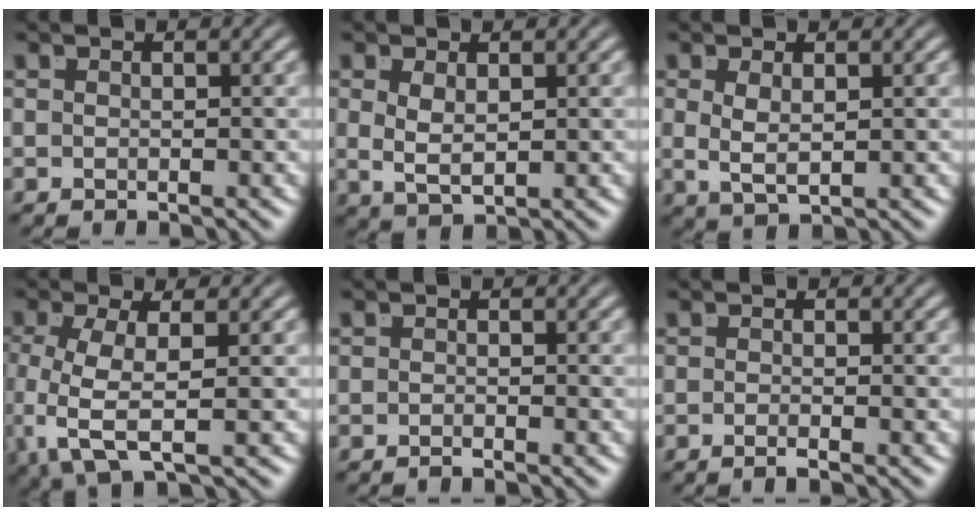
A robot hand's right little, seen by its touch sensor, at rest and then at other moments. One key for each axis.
{"total": 3.1, "fx": 0.1, "fy": 1.8, "fz": 2.5, "tx": -0.057, "ty": -0.017, "tz": 0.014}
{"total": 2.8, "fx": 0.1, "fy": 1.4, "fz": 2.4, "tx": -0.054, "ty": -0.016, "tz": 0.015}
{"total": 5.4, "fx": -0.7, "fy": 2.5, "fz": 4.7, "tx": -0.130, "ty": -0.035, "tz": 0.007}
{"total": 1.0, "fx": -0.8, "fy": -0.6, "fz": 0.1, "tx": -0.002, "ty": -0.002, "tz": -0.014}
{"total": 1.3, "fx": -1.0, "fy": -0.5, "fz": 0.6, "tx": -0.009, "ty": -0.001, "tz": -0.019}